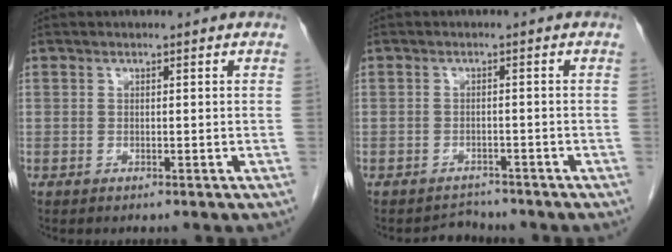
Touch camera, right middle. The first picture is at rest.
{"total": 2.4, "force": [-2.2, 0.8, -0.6], "torque": [0.005, -0.002, -0.033]}